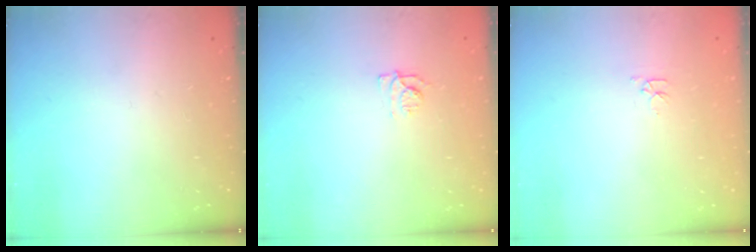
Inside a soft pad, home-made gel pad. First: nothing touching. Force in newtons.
{"total": 6.2, "press": 6.1, "slide": 0.7}
{"total": 2.8, "press": 2.7, "slide": 0.4}